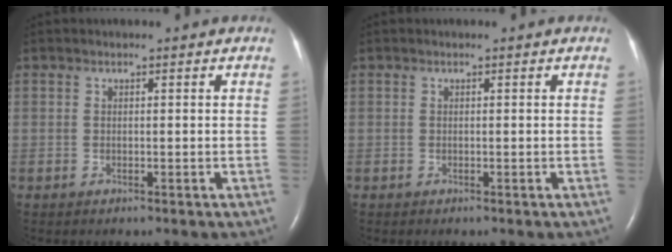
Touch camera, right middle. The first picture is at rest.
{"total": 0.0}